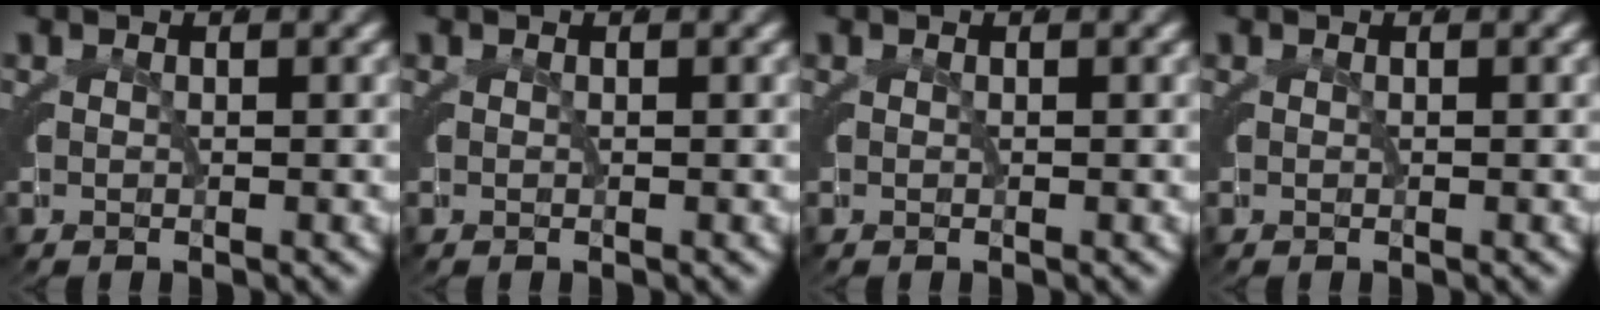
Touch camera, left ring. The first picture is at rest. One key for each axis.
{"total": 0.0}
{"total": 0.0}
{"total": 0.0}